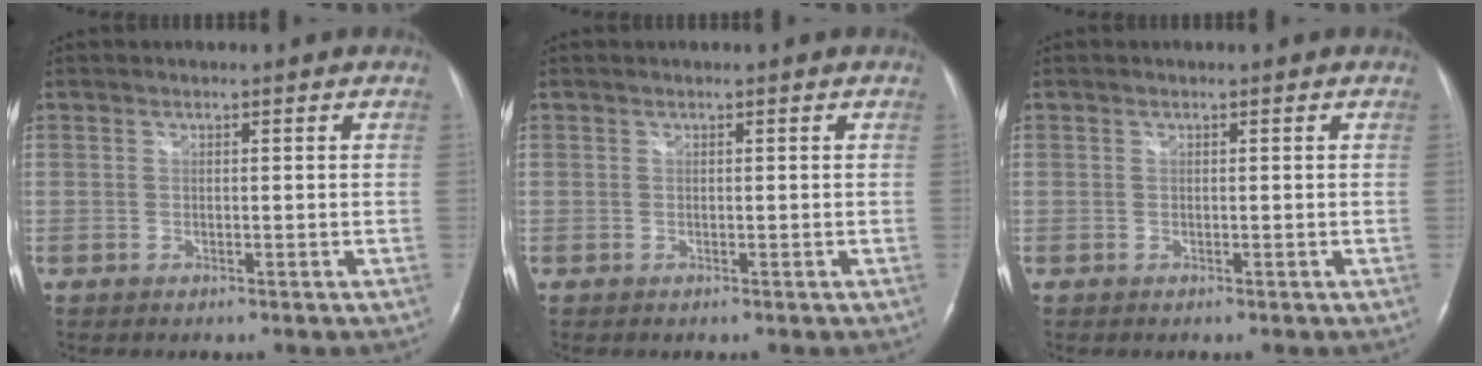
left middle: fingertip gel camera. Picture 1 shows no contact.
{"total": 0.0}
{"total": 0.0}